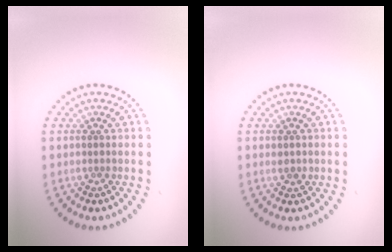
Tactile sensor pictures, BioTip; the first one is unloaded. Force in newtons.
{"total": 0.9, "press": 0.9, "slide": 0.2}